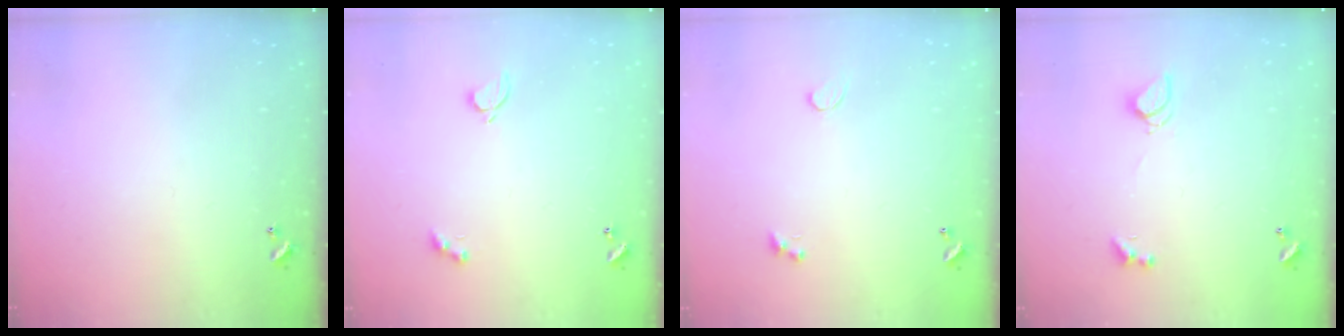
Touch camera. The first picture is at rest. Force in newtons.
{"total": 2.1, "press": 2.1, "slide": 0.5}
{"total": 0.8, "press": 0.7, "slide": 0.4}
{"total": 2.5, "press": 2.5, "slide": 0.6}